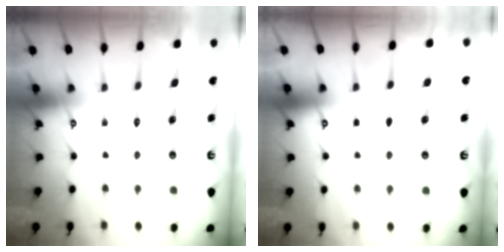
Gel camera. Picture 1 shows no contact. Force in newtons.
{"total": 3.6, "press": 3.5, "slide": 0.5}